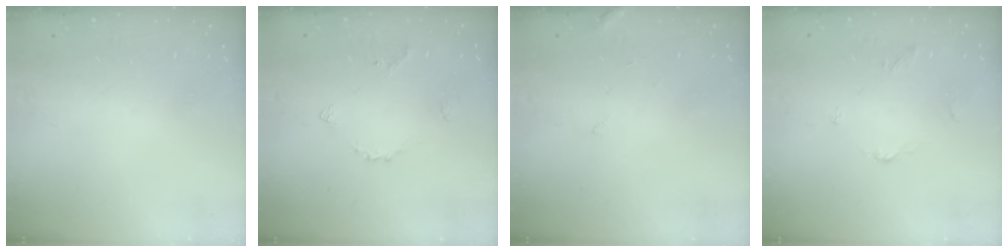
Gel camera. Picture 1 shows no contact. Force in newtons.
{"total": 3.6, "press": 3.5, "slide": 0.8}
{"total": 3.0, "press": 3.0, "slide": 0.2}
{"total": 2.9, "press": 2.9, "slide": 0.5}